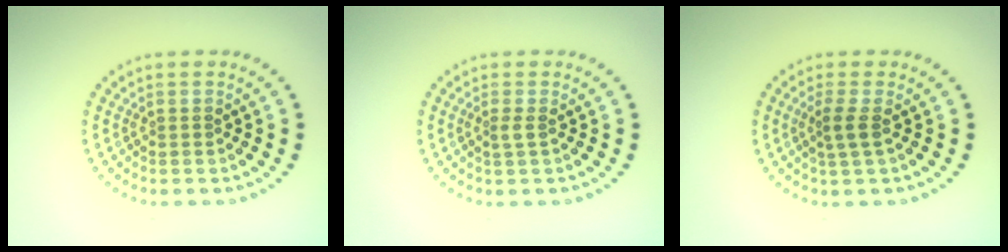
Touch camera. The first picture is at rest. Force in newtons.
{"total": 0.8, "press": 0.6, "slide": 0.5}
{"total": 1.6, "press": 1.3, "slide": 1.0}